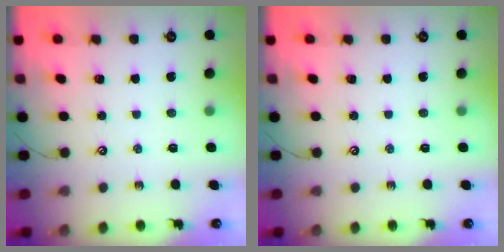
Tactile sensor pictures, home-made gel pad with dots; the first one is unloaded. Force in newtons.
{"total": 0.0}